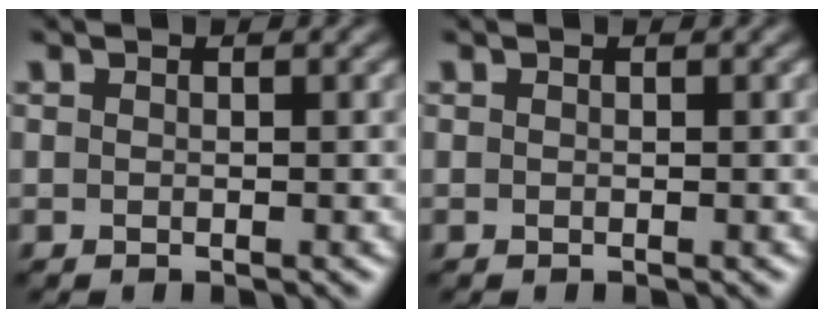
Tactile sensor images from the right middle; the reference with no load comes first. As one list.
[{"total": 0.0}]